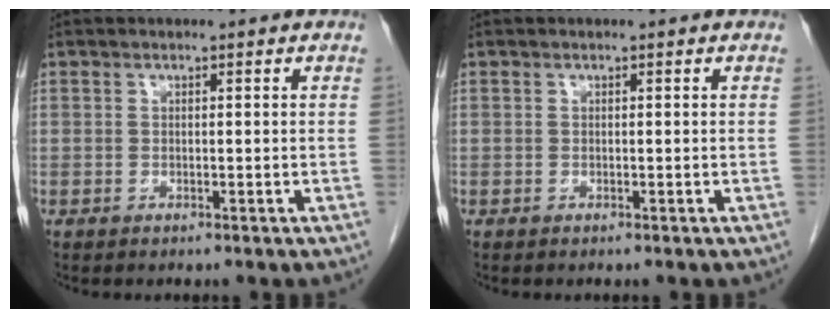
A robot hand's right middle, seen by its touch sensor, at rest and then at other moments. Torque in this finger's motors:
{"motor_torque": [0.31, -0.13, 0.03, -0.01]}